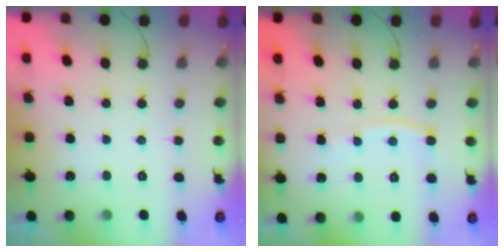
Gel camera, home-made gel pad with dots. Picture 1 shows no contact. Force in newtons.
{"total": 6.4, "press": 6.3, "slide": 0.7}